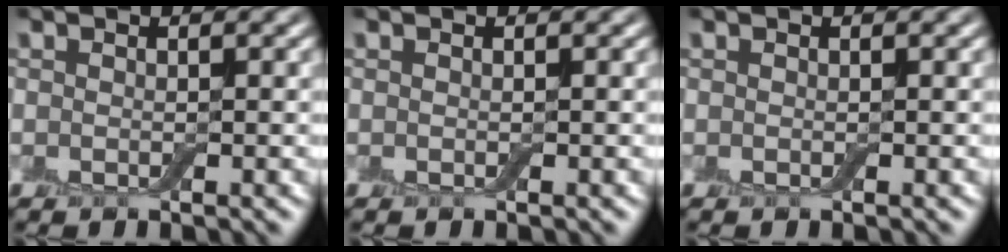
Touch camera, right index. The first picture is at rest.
{"total": 0.0}
{"total": 0.0}